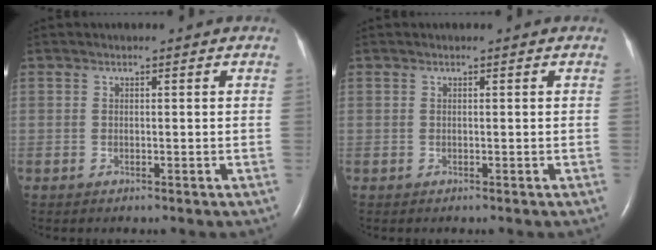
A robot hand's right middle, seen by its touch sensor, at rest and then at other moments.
{"total": 0.0}